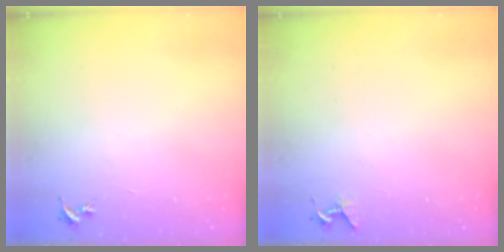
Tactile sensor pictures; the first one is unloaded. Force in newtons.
{"total": 4.2, "press": 4.2, "slide": 0.4}